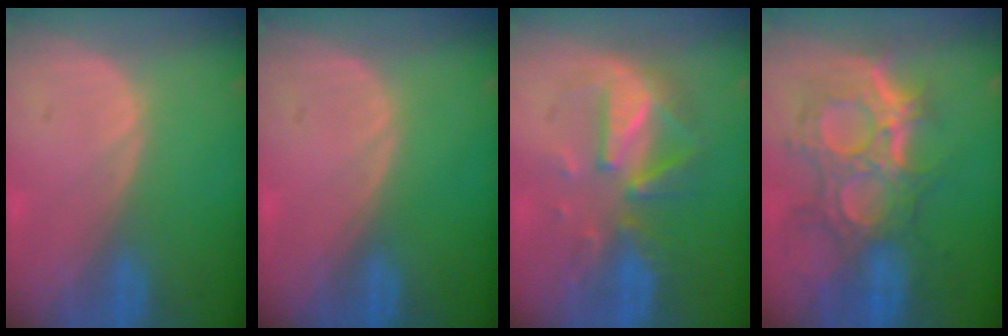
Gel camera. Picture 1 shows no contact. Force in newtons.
{"total": 0.0}
{"total": 8.1, "press": 7.9, "slide": 2.0}
{"total": 11.3, "press": 10.4, "slide": 4.5}